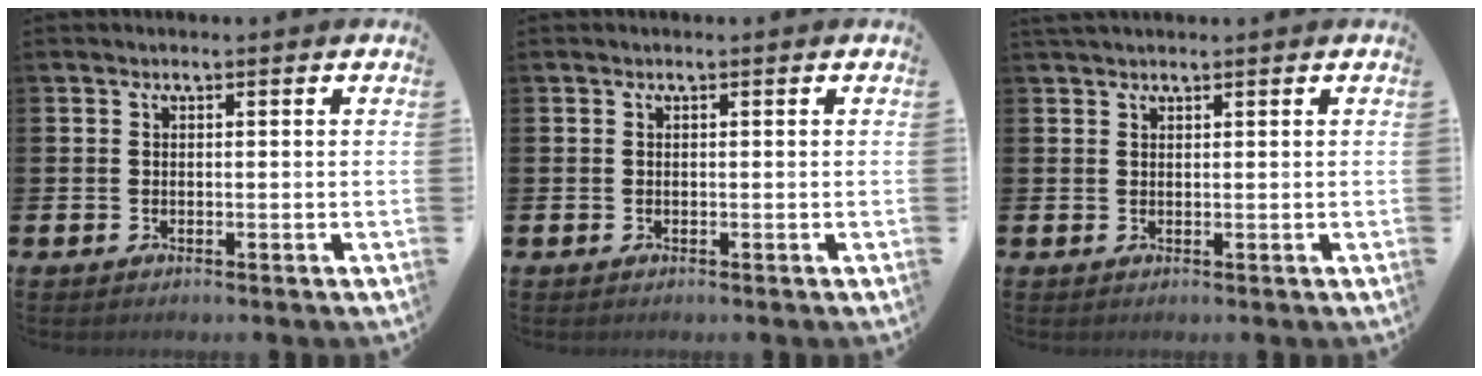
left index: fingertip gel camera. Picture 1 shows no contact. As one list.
[{"total": 0.0}, {"total": 1.3, "force": [1.2, 0.3, 0.3], "torque": [0.001, 0.001, 0.021]}]